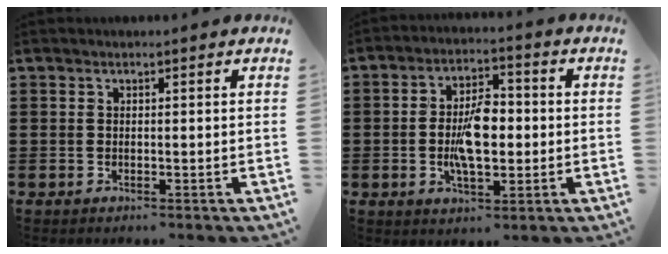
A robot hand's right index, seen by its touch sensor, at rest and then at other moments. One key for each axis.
{"total": 7.8, "fx": -0.8, "fy": 3.7, "fz": 6.8, "tx": -0.134, "ty": 0.000, "tz": -0.022}